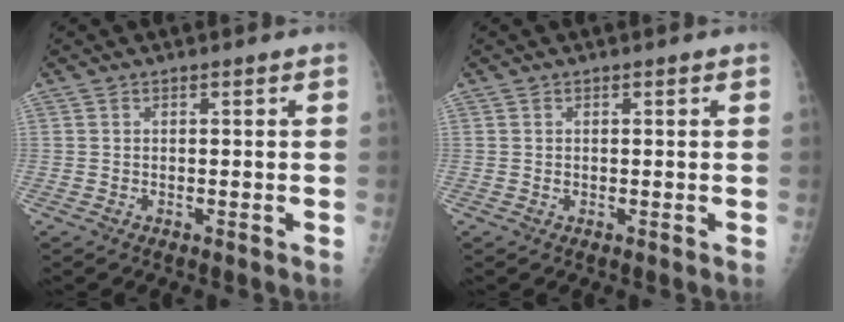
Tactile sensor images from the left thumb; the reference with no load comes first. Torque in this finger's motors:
{"motor_torque": [0.11, 0.04, 0.14, 0.06, 0.00]}